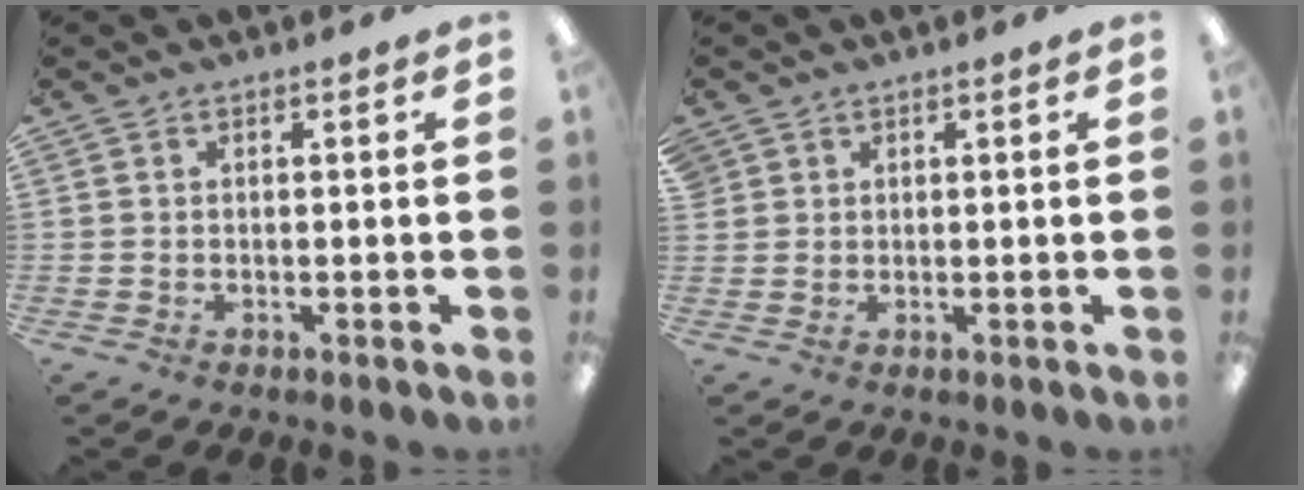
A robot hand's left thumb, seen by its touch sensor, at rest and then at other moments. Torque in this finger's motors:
{"motor_torque": [1.47, 1.46, 1.40, -1.37, 0.31]}